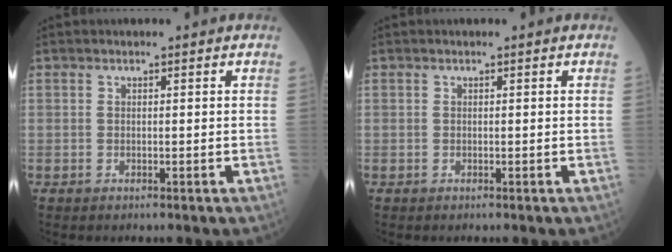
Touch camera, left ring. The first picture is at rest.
{"total": 0.0}